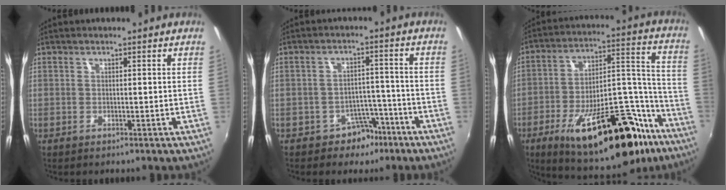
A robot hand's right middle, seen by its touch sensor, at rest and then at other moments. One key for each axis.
{"total": 5.1, "fx": -3.3, "fy": 3.6, "fz": 1.6, "tx": -0.030, "ty": 0.018, "tz": -0.039}
{"total": 28.9, "fx": -17.7, "fy": 11.0, "fz": 20.1, "tx": -0.296, "ty": 0.026, "tz": -0.248}